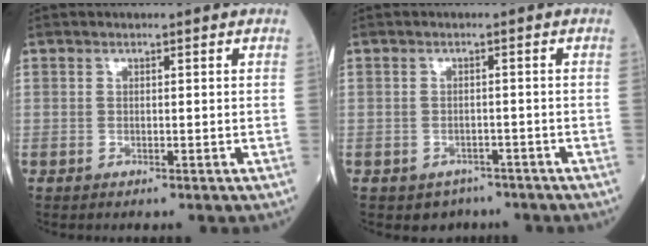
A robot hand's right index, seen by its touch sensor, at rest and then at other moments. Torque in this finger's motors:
{"motor_torque": [0.16, 0.04, -0.12, -0.04]}